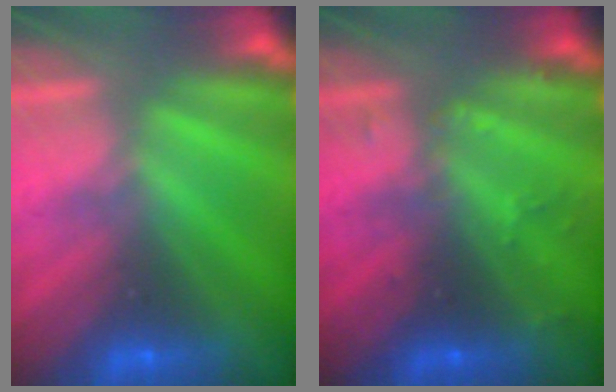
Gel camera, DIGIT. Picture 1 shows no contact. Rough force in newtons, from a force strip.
{"total": 2.4}